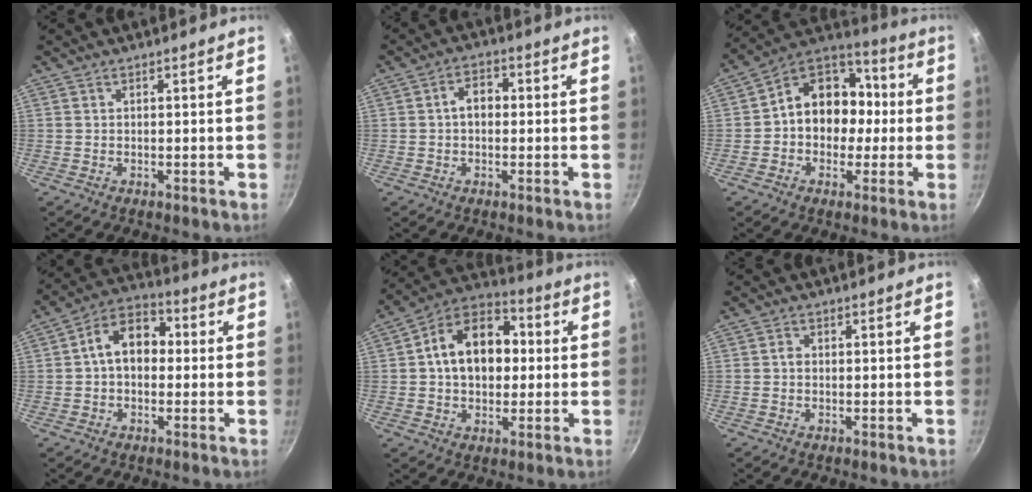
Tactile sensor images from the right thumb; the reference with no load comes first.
{"total": 4.5, "force": [0.1, 3.3, 3.0], "torque": [-0.030, 0.013, -0.003]}
{"total": 14.3, "force": [-0.5, 11.8, 8.1], "torque": [-0.072, 0.048, -0.026]}
{"total": 10.2, "force": [0.5, 7.4, 7.0], "torque": [-0.072, 0.032, -0.010]}
{"total": 15.7, "force": [1.4, 11.3, 10.8], "torque": [-0.135, 0.029, 0.005]}
{"total": 1.1, "force": [-0.1, 0.9, 0.5], "torque": [-0.010, 0.004, -0.002]}